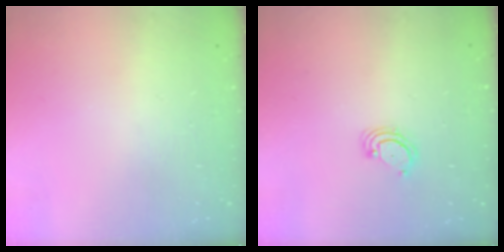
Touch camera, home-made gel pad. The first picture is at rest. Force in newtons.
{"total": 3.3, "press": 3.3, "slide": 0.4}